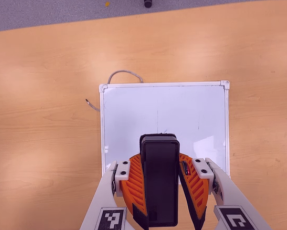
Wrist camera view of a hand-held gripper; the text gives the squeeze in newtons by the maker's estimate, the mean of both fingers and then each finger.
{"total": 8.5, "left": 8.1, "right": 8.9}